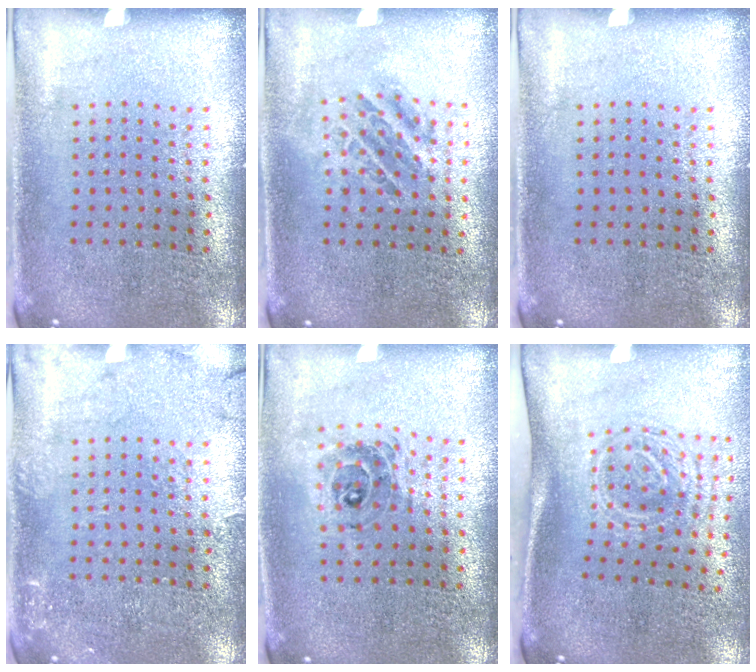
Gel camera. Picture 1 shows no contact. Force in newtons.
{"total": 1.0, "press": 1.0, "slide": 0.4}
{"total": 0.0}
{"total": 2.0, "press": 2.0, "slide": 0.4}
{"total": 0.7, "press": 0.7, "slide": 0.2}
{"total": 1.7, "press": 1.2, "slide": 1.2}